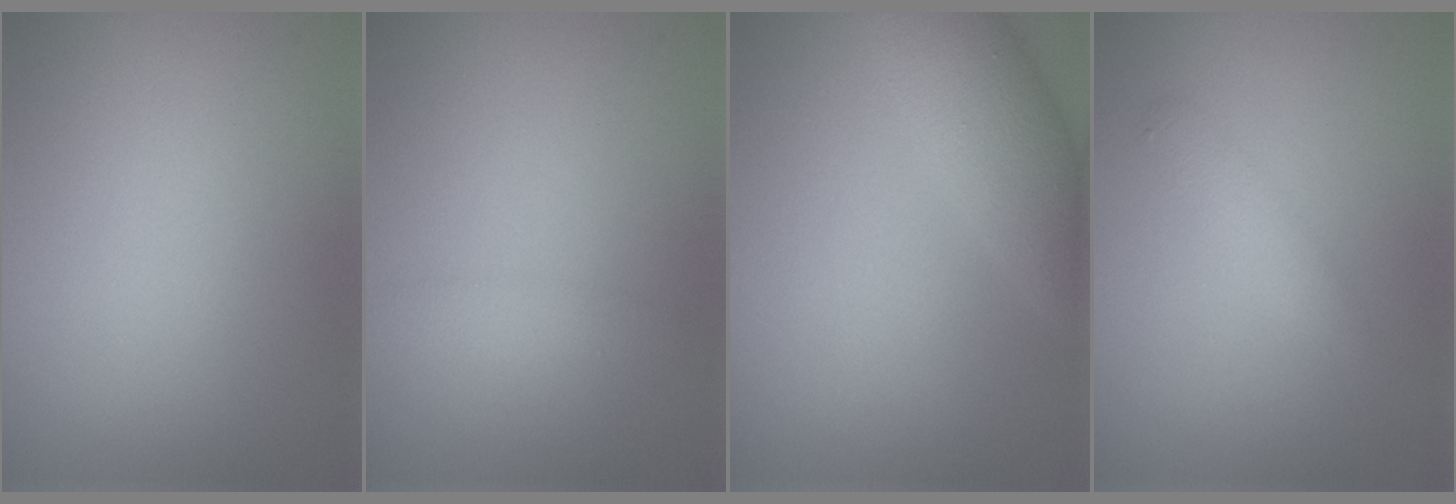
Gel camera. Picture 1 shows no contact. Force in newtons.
{"total": 1.3, "press": 1.3, "slide": 0.0}
{"total": 4.9, "press": 4.9, "slide": 0.2}
{"total": 1.4, "press": 1.4, "slide": 0.0}